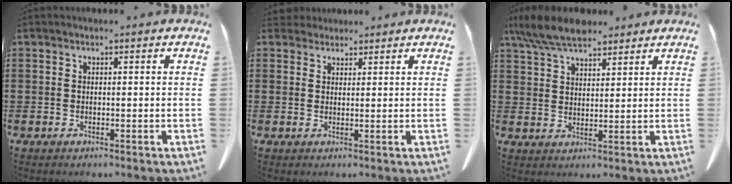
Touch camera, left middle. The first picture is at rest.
{"total": 2.4, "force": [2.2, 0.9, 0.3], "torque": [-0.004, -0.003, 0.043]}
{"total": 7.4, "force": [6.2, 2.0, 3.4], "torque": [-0.085, -0.009, 0.118]}